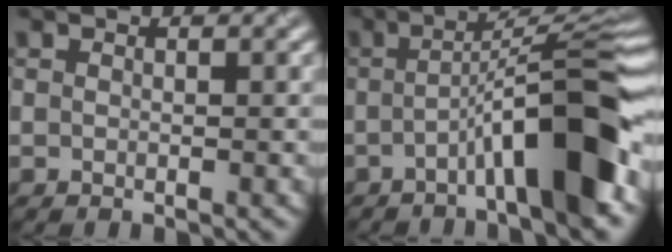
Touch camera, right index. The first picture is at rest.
{"total": 9.4, "force": [-3.3, 1.2, 8.7], "torque": [-0.114, 0.027, -0.055]}